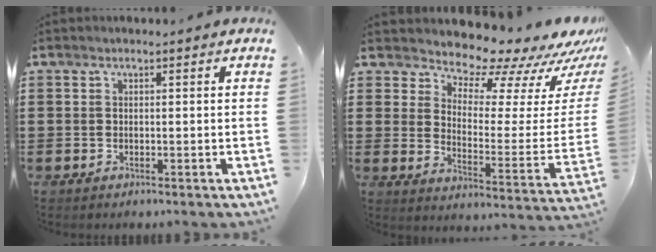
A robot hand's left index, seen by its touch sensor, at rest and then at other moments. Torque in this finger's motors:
{"motor_torque": [1.17, -0.97, 0.24, 0.01]}